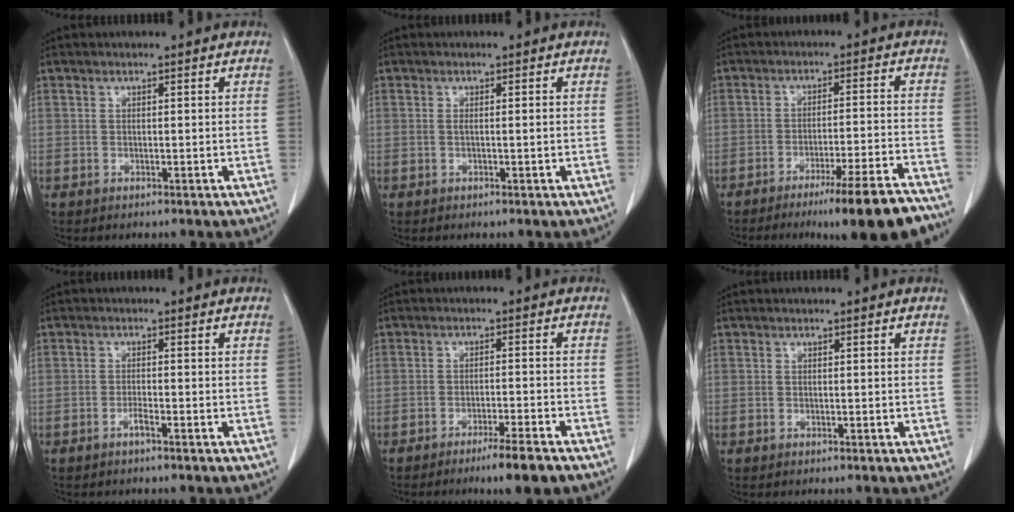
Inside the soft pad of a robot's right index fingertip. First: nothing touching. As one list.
[{"total": 1.0, "force": [0.1, 0.0, 1.0], "torque": [-0.014, 0.001, 0.007]}, {"total": 12.9, "force": [-10.4, -0.3, 7.7], "torque": [-0.080, -0.003, -0.152]}, {"total": 1.4, "force": [-1.0, -0.1, 0.9], "torque": [-0.018, 0.000, -0.020]}, {"total": 5.6, "force": [-4.1, -0.3, 3.8], "torque": [-0.057, -0.011, -0.067]}, {"total": 0.0}]